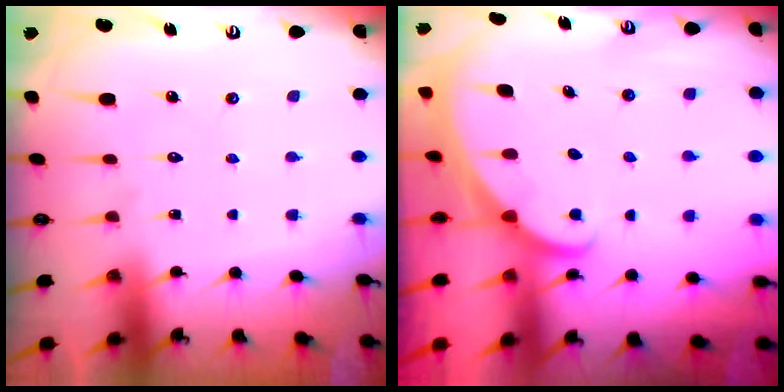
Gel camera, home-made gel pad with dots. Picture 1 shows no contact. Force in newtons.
{"total": 1.7, "press": 1.7, "slide": 0.1}